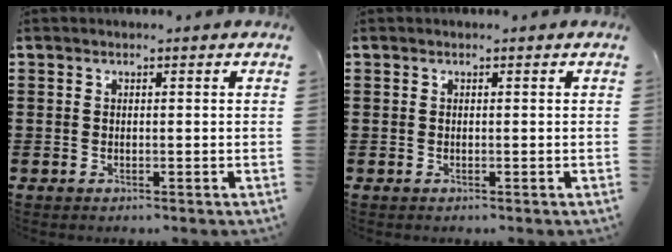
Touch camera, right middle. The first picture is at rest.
{"total": 0.0}